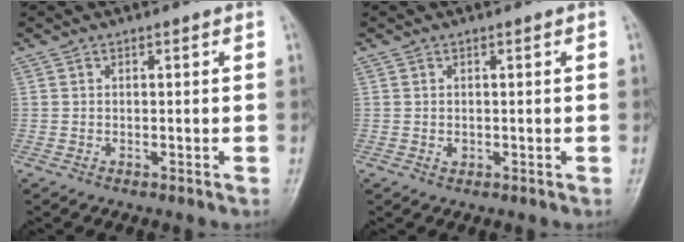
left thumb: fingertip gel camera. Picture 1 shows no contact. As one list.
[{"total": 1.0, "force": [-0.1, 0.7, 0.6], "torque": [-0.005, 0.000, 0.000]}]